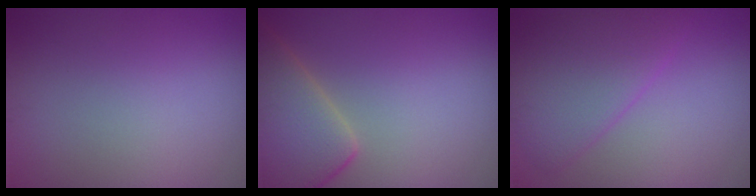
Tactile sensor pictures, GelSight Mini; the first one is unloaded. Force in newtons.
{"total": 7.4, "press": 7.4, "slide": 0.6}
{"total": 5.0, "press": 5.0, "slide": 0.2}